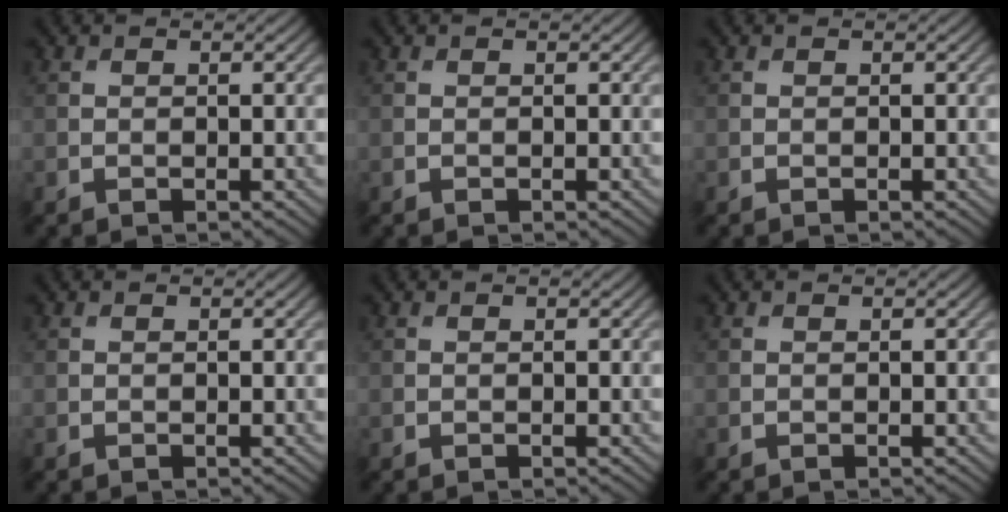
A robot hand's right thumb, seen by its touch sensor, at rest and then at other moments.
{"total": 0.0}
{"total": 0.0}
{"total": 0.0}
{"total": 0.0}
{"total": 0.0}